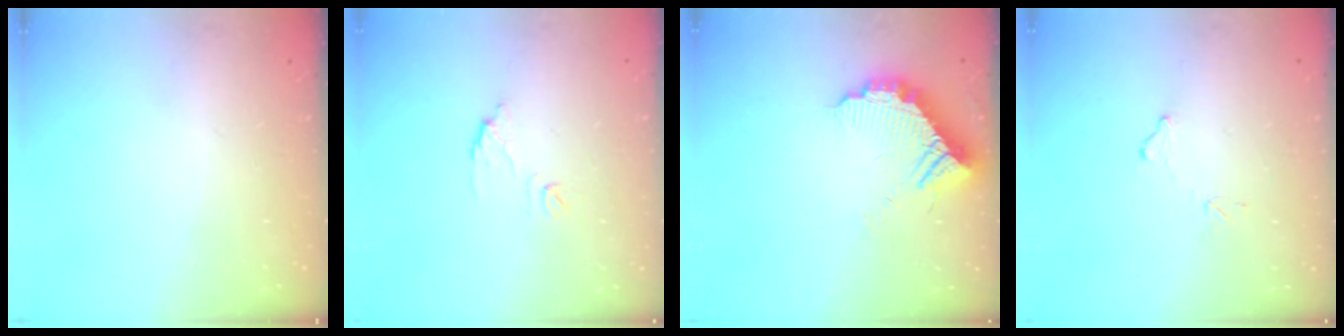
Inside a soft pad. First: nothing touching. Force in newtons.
{"total": 6.7, "press": 6.7, "slide": 0.3}
{"total": 10.6, "press": 10.6, "slide": 0.2}
{"total": 7.7, "press": 7.7, "slide": 0.5}